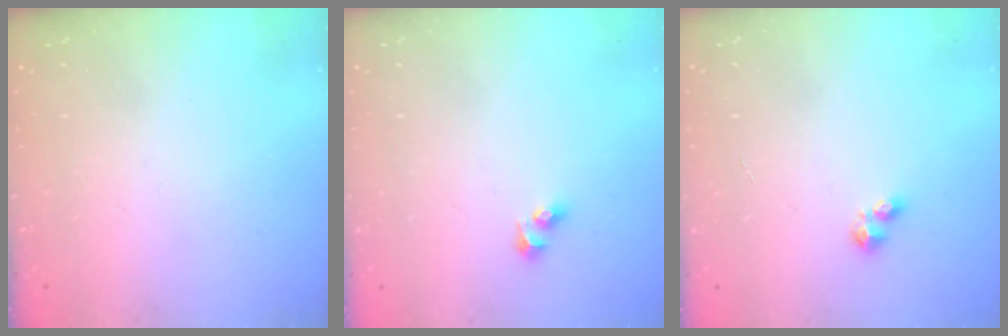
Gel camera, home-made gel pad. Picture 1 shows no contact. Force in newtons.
{"total": 4.1, "press": 3.5, "slide": 2.1}
{"total": 2.6, "press": 2.5, "slide": 0.3}